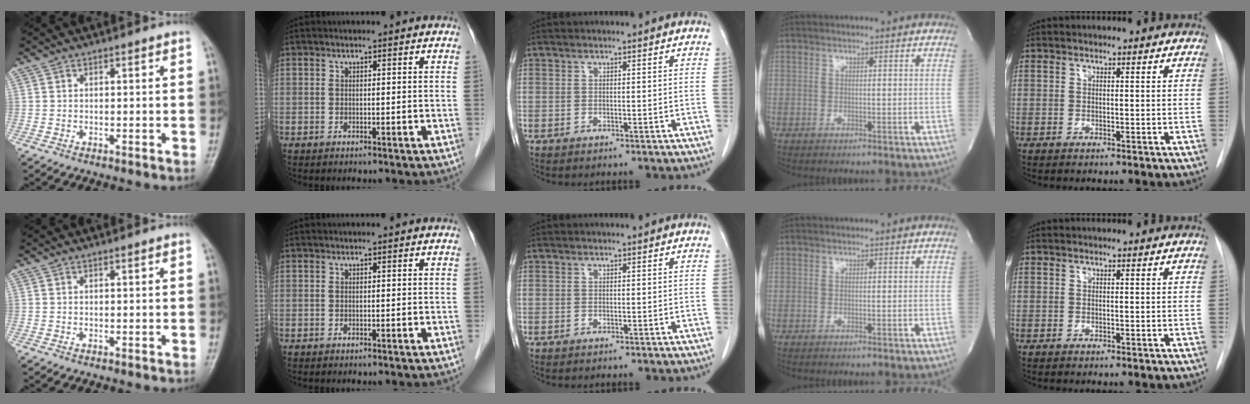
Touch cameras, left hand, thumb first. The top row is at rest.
{}